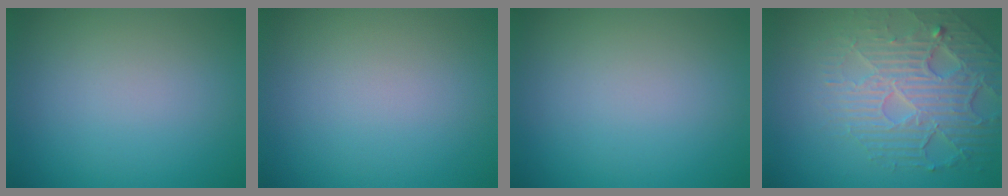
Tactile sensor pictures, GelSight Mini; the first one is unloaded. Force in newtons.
{"total": 0.0}
{"total": 0.0}
{"total": 6.6, "press": 4.8, "slide": 4.4}